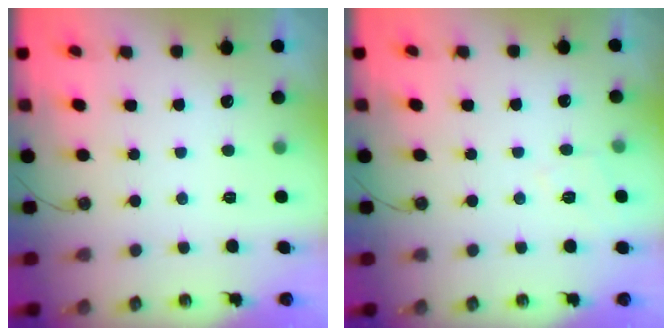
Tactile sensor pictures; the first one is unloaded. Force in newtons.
{"total": 4.0, "press": 3.9, "slide": 0.5}